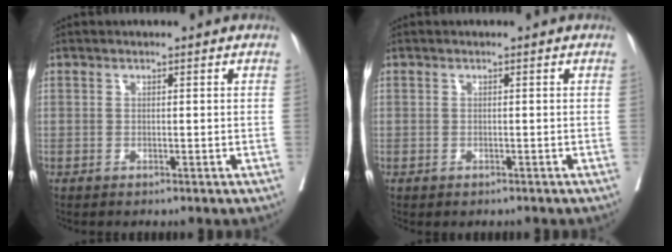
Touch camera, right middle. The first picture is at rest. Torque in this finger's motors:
{"motor_torque": [0.21, -0.39, -0.01, -0.02]}